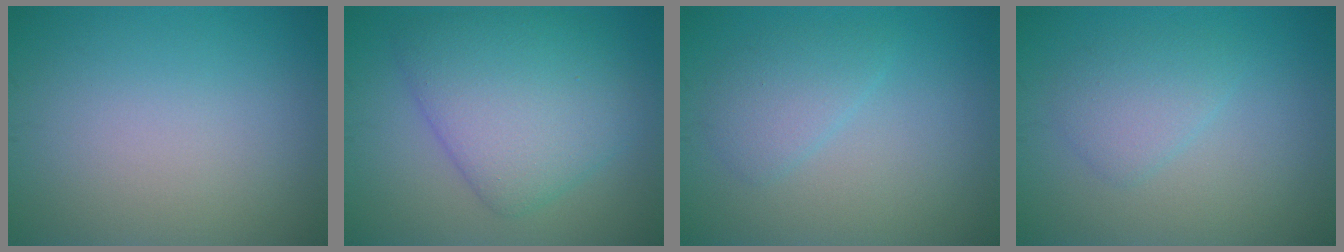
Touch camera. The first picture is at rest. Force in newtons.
{"total": 7.4, "press": 7.4, "slide": 0.1}
{"total": 2.3, "press": 2.3, "slide": 0.2}
{"total": 2.3, "press": 2.3, "slide": 0.0}